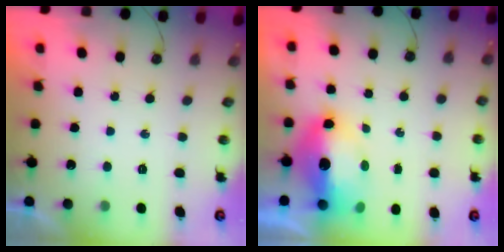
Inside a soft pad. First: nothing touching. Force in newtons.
{"total": 10.6, "press": 10.6, "slide": 1.1}